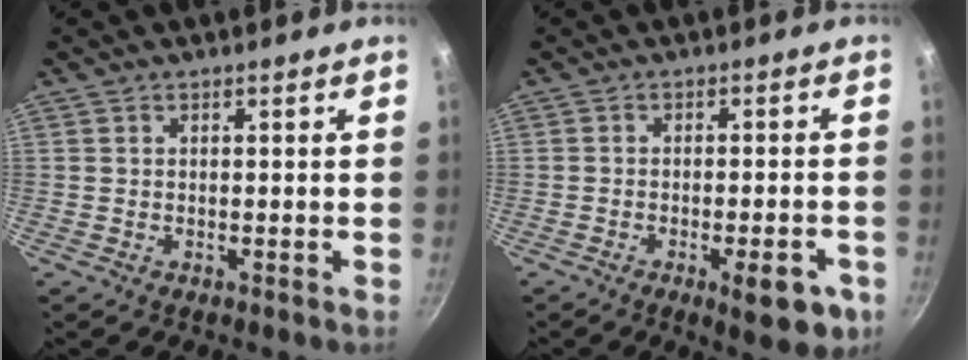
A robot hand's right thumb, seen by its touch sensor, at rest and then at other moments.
{"total": 7.8, "force": [-3.6, 2.5, 6.4], "torque": [-0.078, 0.009, -0.043]}